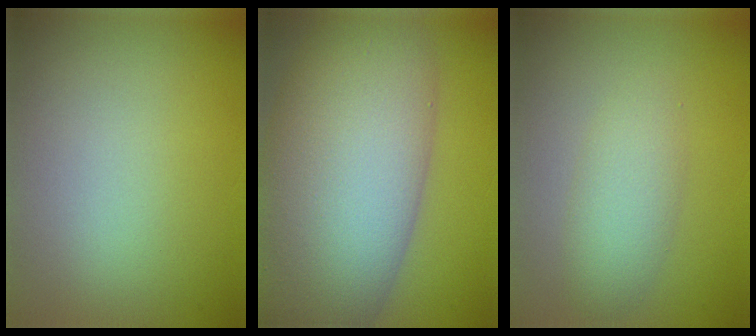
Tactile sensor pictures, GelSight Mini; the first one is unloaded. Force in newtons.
{"total": 15.0, "press": 15.0, "slide": 0.5}
{"total": 2.8, "press": 2.8, "slide": 0.1}